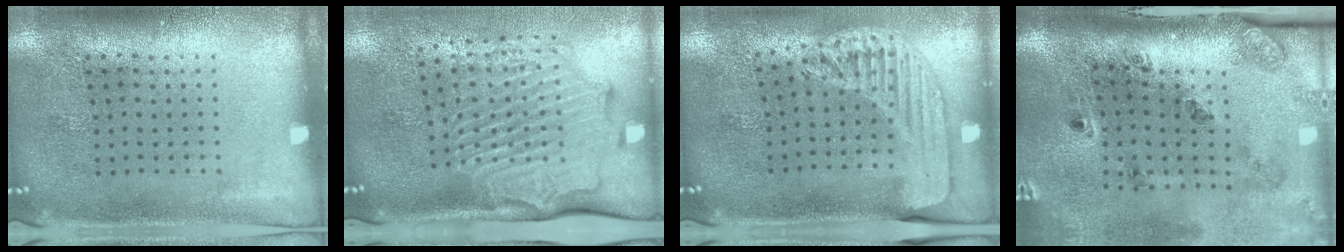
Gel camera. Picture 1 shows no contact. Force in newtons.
{"total": 2.9, "press": 2.2, "slide": 1.9}
{"total": 1.5, "press": 1.5, "slide": 0.3}
{"total": 2.0, "press": 1.6, "slide": 1.3}